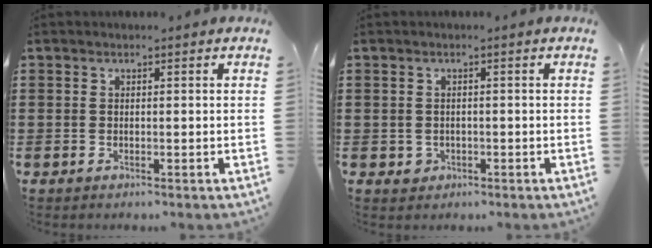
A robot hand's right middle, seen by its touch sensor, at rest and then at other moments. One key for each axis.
{"total": 1.1, "fx": -0.4, "fy": 0.9, "fz": 0.4, "tx": -0.011, "ty": 0.001, "tz": -0.008}